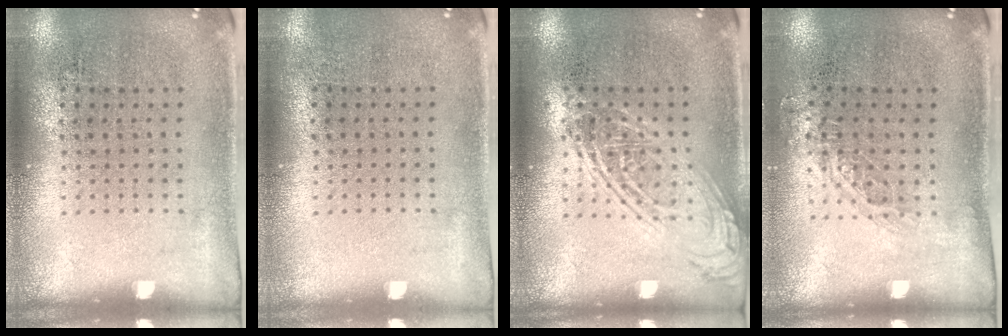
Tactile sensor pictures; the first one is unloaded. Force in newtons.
{"total": 0.0}
{"total": 2.4, "press": 2.4, "slide": 0.3}
{"total": 0.7, "press": 0.7, "slide": 0.1}